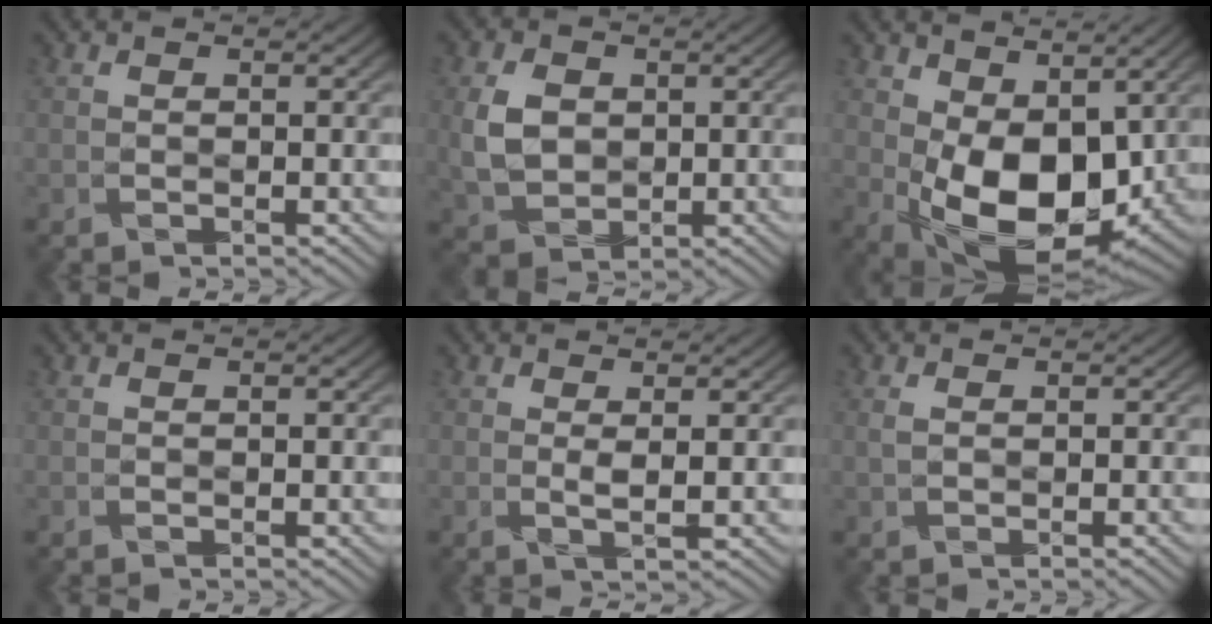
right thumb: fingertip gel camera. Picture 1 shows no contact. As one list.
[{"total": 6.5, "force": [0.5, 5.0, 4.1], "torque": [-0.102, 0.000, 0.005]}, {"total": 12.2, "force": [1.2, 7.2, 9.8], "torque": [-0.185, -0.015, 0.024]}, {"total": 0.0}, {"total": 1.4, "force": [0.5, -0.1, 1.3], "torque": [-0.029, -0.002, 0.006]}, {"total": 1.4, "force": [0.0, 0.7, 1.2], "torque": [-0.029, 0.000, 0.000]}]